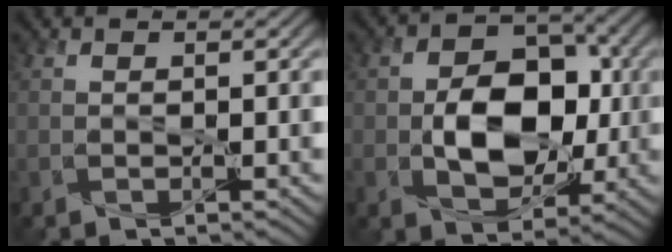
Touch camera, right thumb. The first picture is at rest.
{"total": 9.5, "force": [-1.0, 6.5, 6.9], "torque": [-0.114, 0.004, -0.024]}